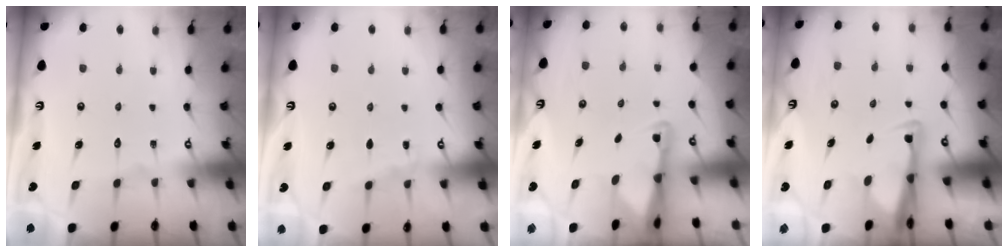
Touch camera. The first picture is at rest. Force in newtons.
{"total": 2.8, "press": 2.7, "slide": 0.3}
{"total": 2.4, "press": 2.4, "slide": 0.5}
{"total": 2.8, "press": 2.6, "slide": 0.9}